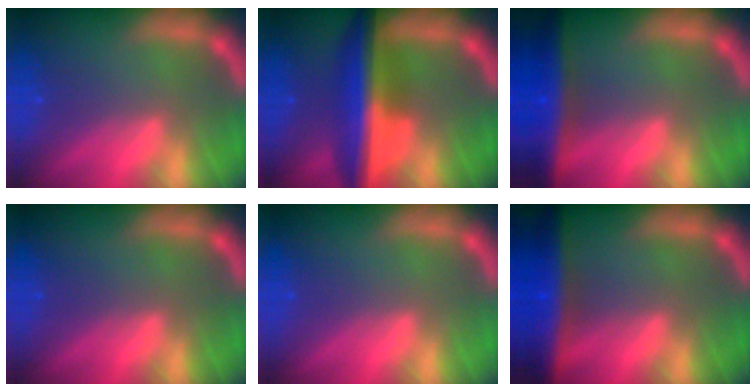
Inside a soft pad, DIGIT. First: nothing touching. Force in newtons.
{"total": 9.5}
{"total": 7.5}
{"total": 0.0}
{"total": 0.0}
{"total": 8.0}